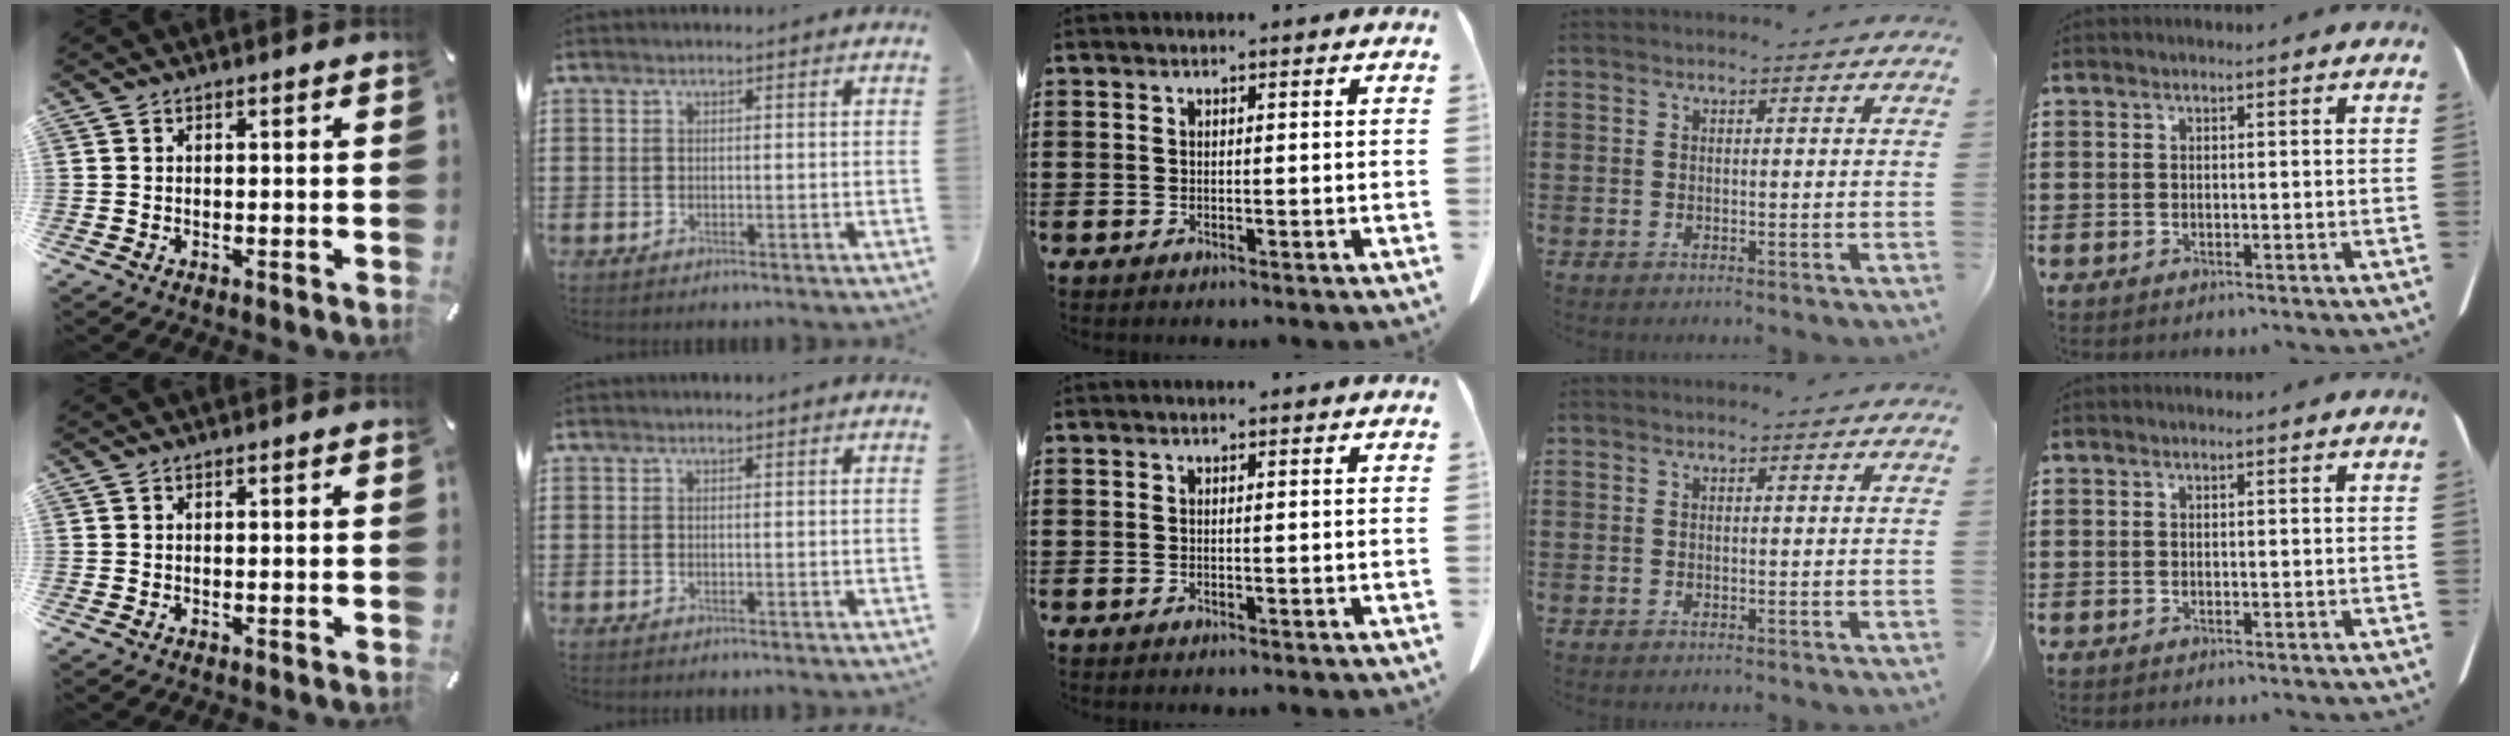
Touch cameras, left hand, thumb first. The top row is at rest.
{}